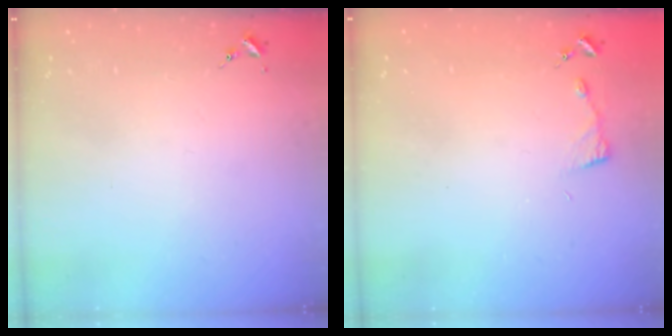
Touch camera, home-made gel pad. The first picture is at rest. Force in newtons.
{"total": 2.9, "press": 2.9, "slide": 0.4}